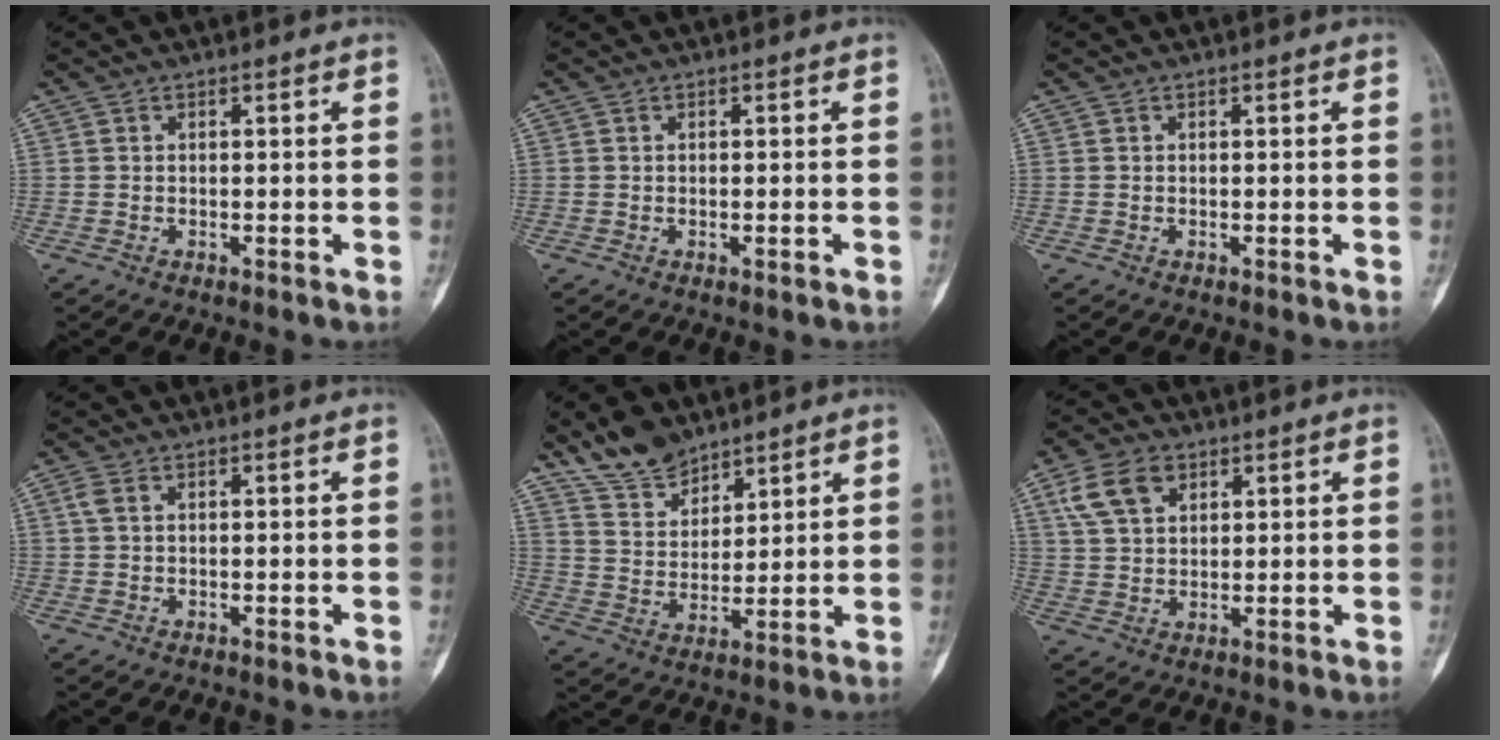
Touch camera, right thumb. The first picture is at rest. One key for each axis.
{"total": 0.7, "fx": -0.3, "fy": 0.1, "fz": 0.6, "tx": -0.009, "ty": 0.000, "tz": -0.001}
{"total": 0.0}
{"total": 1.4, "fx": 0.5, "fy": 0.7, "fz": 1.1, "tx": -0.035, "ty": 0.011, "tz": 0.015}
{"total": 9.1, "fx": 7.5, "fy": 4.2, "fz": 3.0, "tx": -0.034, "ty": -0.041, "tz": 0.150}
{"total": 7.8, "fx": 3.8, "fy": 5.1, "fz": 4.7, "tx": -0.076, "ty": -0.003, "tz": 0.075}